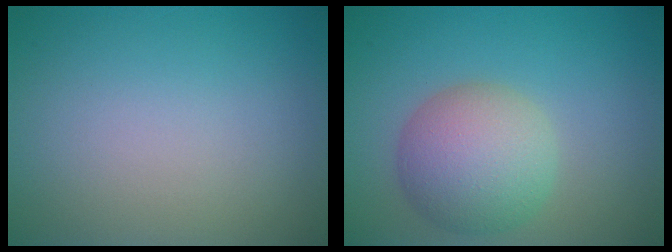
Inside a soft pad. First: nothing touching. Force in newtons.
{"total": 6.1, "press": 6.1, "slide": 0.3}